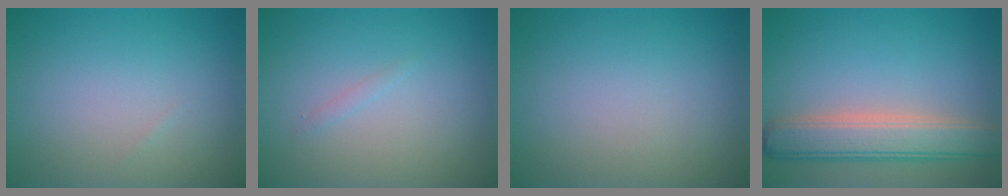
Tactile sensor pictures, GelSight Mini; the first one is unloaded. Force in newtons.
{"total": 0.6, "press": 0.6, "slide": 0.0}
{"total": 0.0}
{"total": 5.3, "press": 5.3, "slide": 0.4}